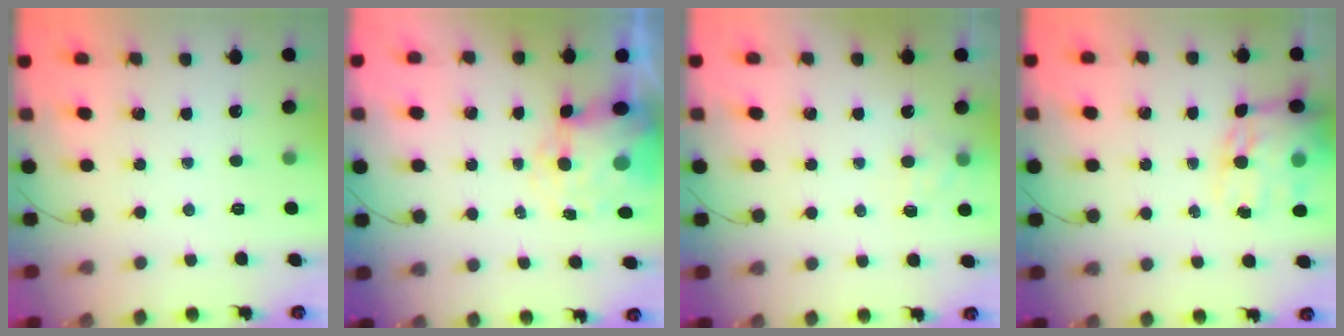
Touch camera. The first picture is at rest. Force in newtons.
{"total": 8.8, "press": 8.6, "slide": 2.0}
{"total": 6.8, "press": 6.6, "slide": 1.5}
{"total": 14.4, "press": 13.9, "slide": 3.8}